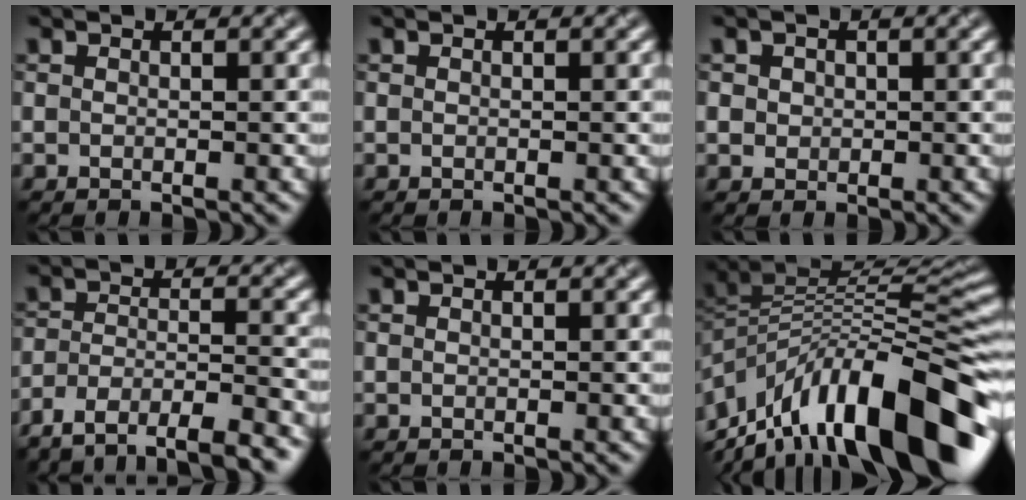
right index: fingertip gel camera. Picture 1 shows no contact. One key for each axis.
{"total": 0.0}
{"total": 1.6, "fx": 0.4, "fy": 1.5, "fz": 0.6, "tx": -0.008, "ty": 0.007, "tz": 0.010}
{"total": 7.4, "fx": -6.1, "fy": 1.8, "fz": 3.7, "tx": -0.064, "ty": -0.001, "tz": -0.107}
{"total": 0.0}
{"total": 14.2, "fx": -6.0, "fy": 5.6, "fz": 11.6, "tx": -0.187, "ty": 0.028, "tz": -0.109}